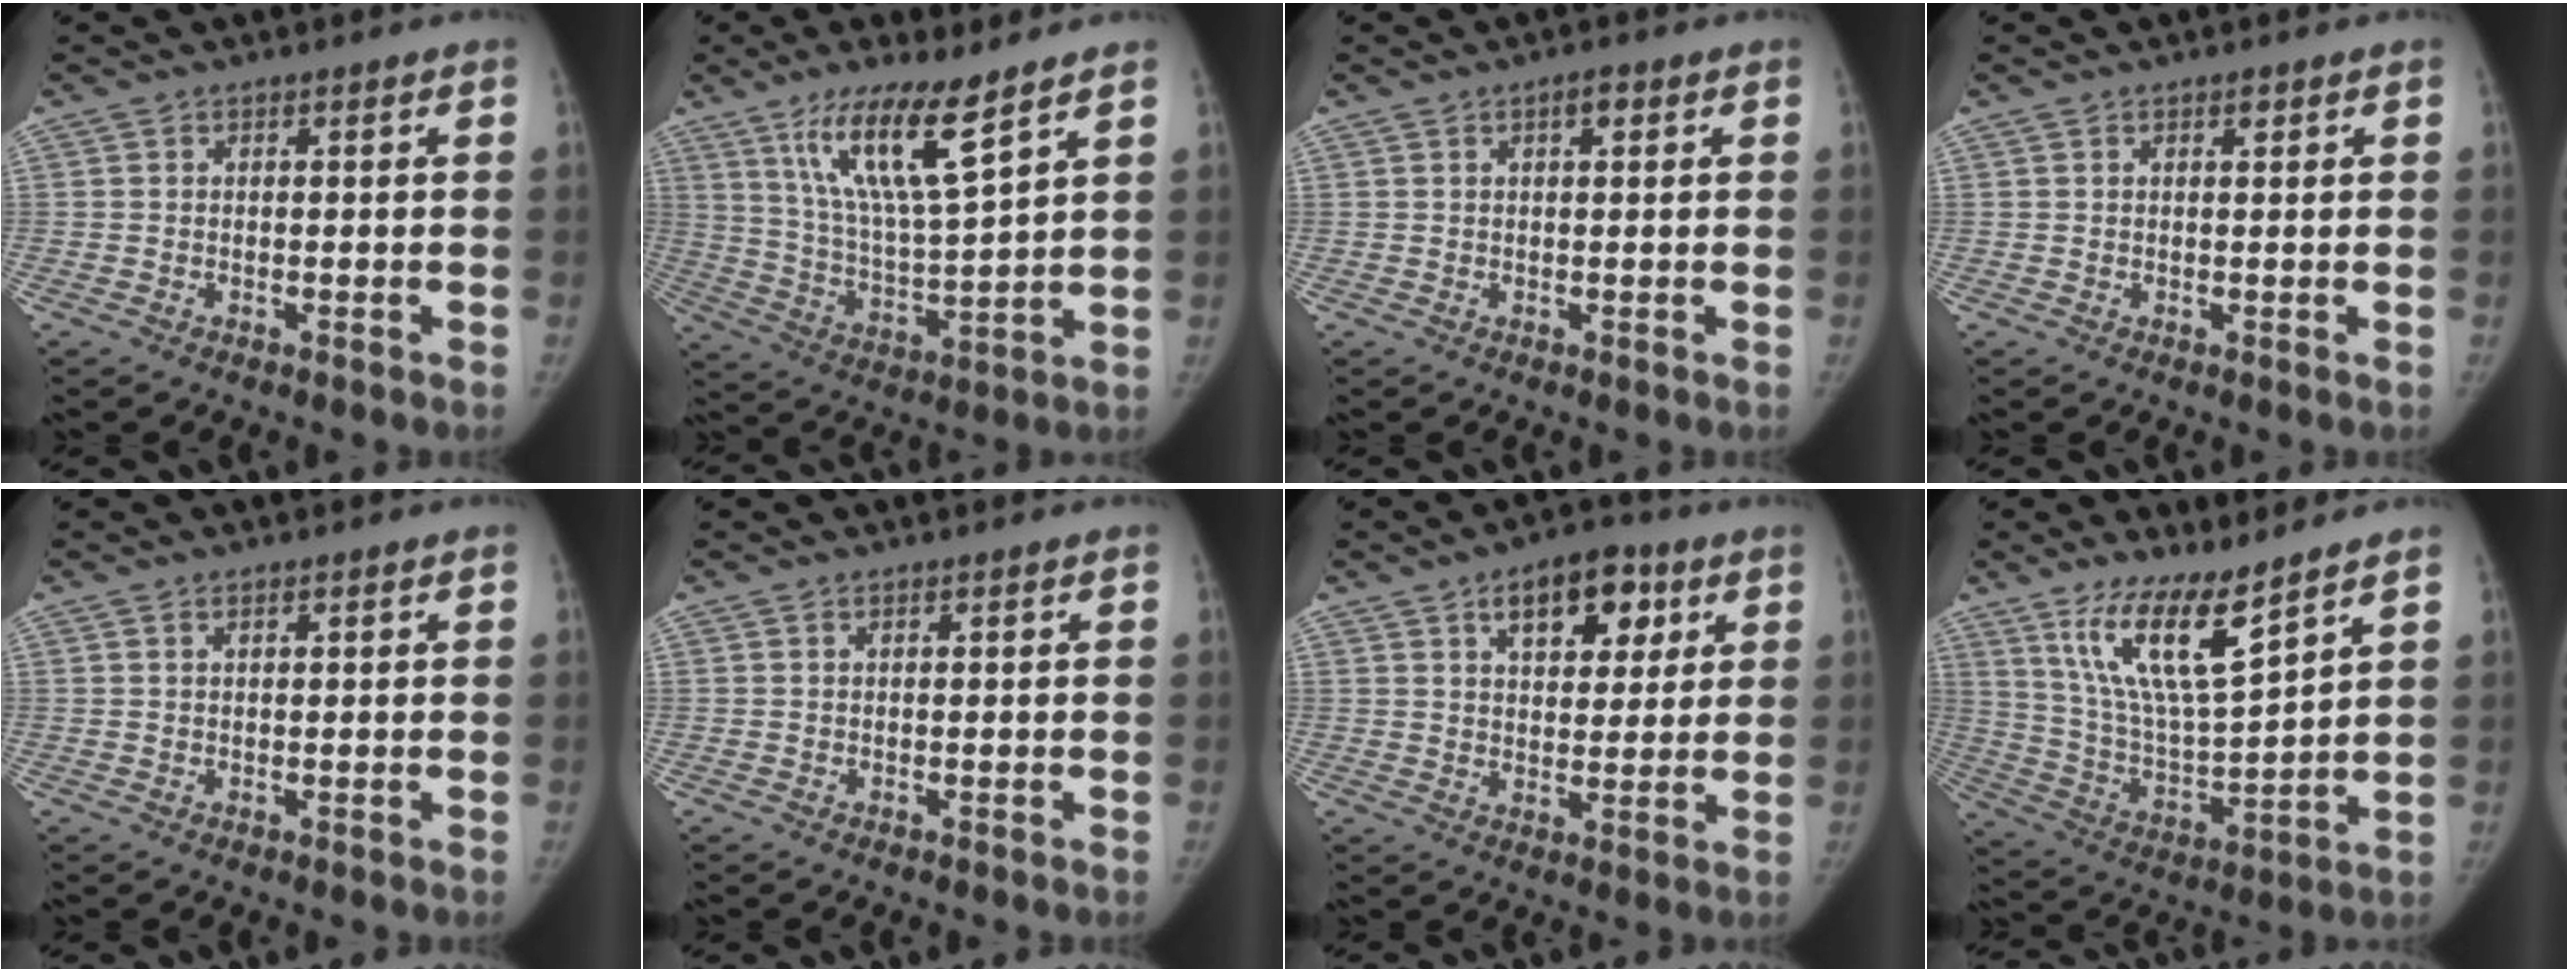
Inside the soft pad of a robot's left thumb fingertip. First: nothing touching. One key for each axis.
{"total": 13.9, "fx": 8.6, "fy": 2.2, "fz": 10.8, "tx": -0.192, "ty": -0.052, "tz": 0.172}
{"total": 2.0, "fx": 0.9, "fy": 0.8, "fz": 1.6, "tx": -0.022, "ty": 0.001, "tz": 0.011}
{"total": 1.0, "fx": 0.6, "fy": 0.4, "fz": 0.7, "tx": -0.005, "ty": -0.002, "tz": 0.008}
{"total": 0.9, "fx": 0.6, "fy": 0.4, "fz": 0.6, "tx": -0.007, "ty": 0.000, "tz": 0.010}
{"total": 0.0}
{"total": 11.7, "fx": 5.5, "fy": 6.6, "fz": 8.0, "tx": -0.076, "ty": -0.012, "tz": 0.079}
{"total": 14.3, "fx": 9.5, "fy": 3.1, "fz": 10.3, "tx": -0.176, "ty": -0.063, "tz": 0.195}